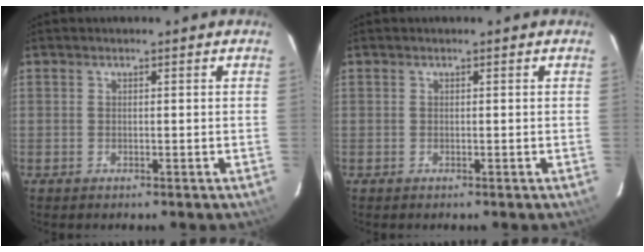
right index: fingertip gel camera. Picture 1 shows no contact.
{"total": 0.0}